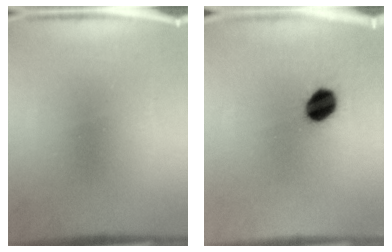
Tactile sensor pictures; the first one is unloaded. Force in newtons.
{"total": 7.5}